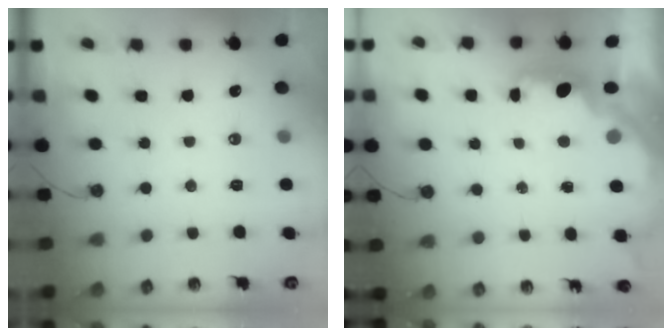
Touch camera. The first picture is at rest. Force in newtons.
{"total": 2.2, "press": 2.0, "slide": 0.8}